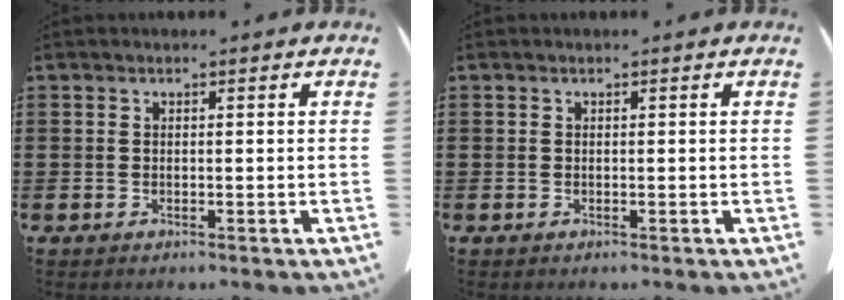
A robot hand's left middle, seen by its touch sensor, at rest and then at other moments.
{"total": 0.0}